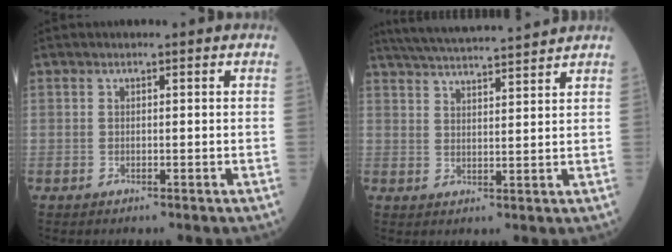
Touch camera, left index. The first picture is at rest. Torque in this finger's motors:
{"motor_torque": [-0.08, -0.64, 0.00, 0.05]}